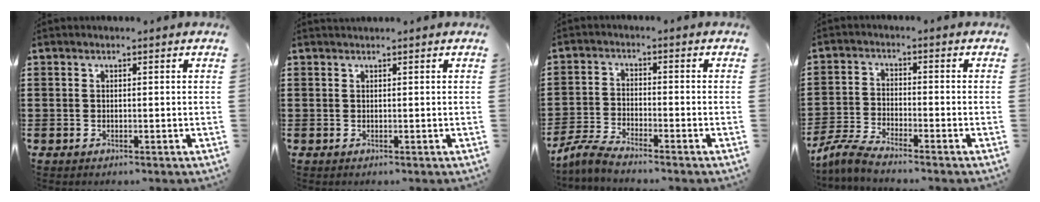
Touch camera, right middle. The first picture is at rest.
{"total": 0.7, "force": [0.7, 0.0, 0.0], "torque": [-0.001, -0.003, 0.013]}
{"total": 3.9, "force": [-3.5, 0.1, 1.6], "torque": [-0.051, -0.008, -0.075]}
{"total": 4.2, "force": [-3.8, 0.0, 1.9], "torque": [-0.054, -0.010, -0.079]}